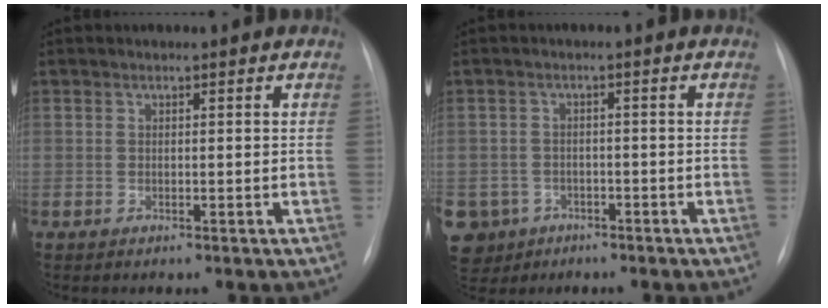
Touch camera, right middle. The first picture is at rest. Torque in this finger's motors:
{"motor_torque": [1.16, -0.98, 1.05, 0.21]}